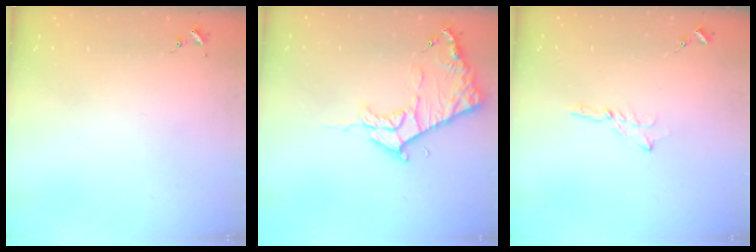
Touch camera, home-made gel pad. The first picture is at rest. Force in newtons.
{"total": 12.0, "press": 12.0, "slide": 1.2}
{"total": 2.0, "press": 2.0, "slide": 0.2}